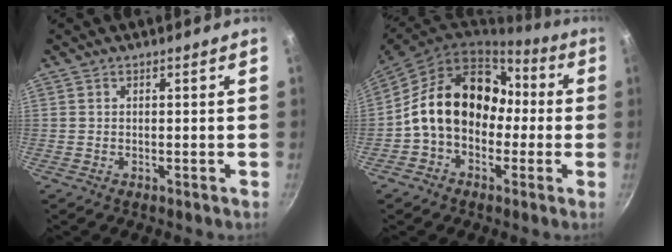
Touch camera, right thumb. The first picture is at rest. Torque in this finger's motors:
{"motor_torque": [2.55, 2.46, 0.86, -0.80, 0.47]}